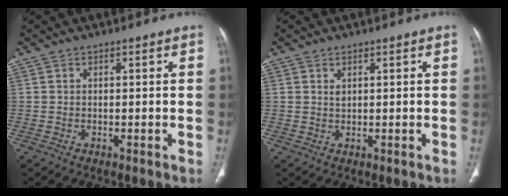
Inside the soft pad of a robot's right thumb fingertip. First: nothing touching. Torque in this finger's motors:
{"motor_torque": [0.37, 0.56, 0.25, 0.41, 0.02]}